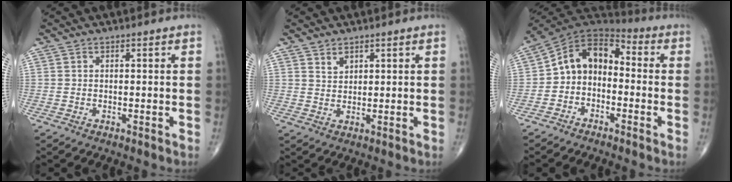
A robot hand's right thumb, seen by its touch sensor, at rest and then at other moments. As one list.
[{"total": 2.3, "force": [1.6, 1.4, 1.0], "torque": [-0.009, -0.014, 0.032]}, {"total": 10.6, "force": [-1.4, 7.8, 7.0], "torque": [-0.092, 0.057, -0.044]}]